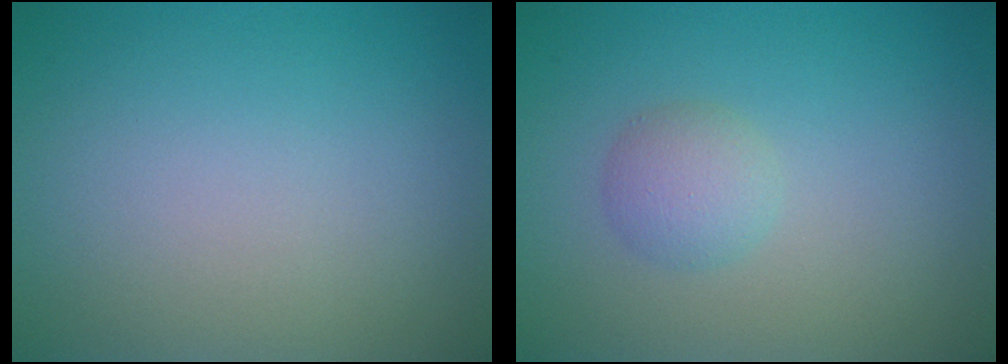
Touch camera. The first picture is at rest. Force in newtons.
{"total": 2.0, "press": 2.0, "slide": 0.1}